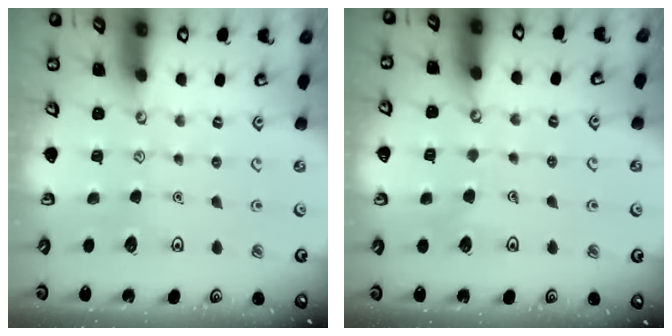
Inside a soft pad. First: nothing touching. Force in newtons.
{"total": 3.9, "press": 3.9, "slide": 0.2}